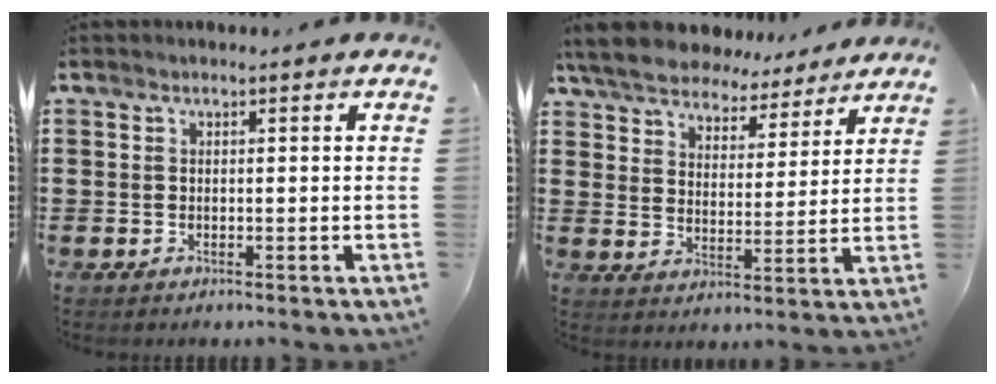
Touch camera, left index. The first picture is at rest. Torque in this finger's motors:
{"motor_torque": [2.14, 0.00, 1.05, 0.21]}